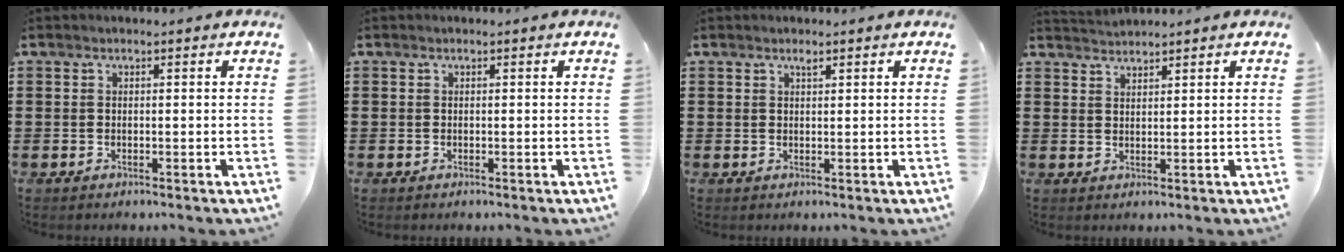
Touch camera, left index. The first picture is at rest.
{"total": 0.0}
{"total": 1.0, "force": [0.7, 0.2, 0.6], "torque": [-0.015, 0.000, 0.013]}
{"total": 1.8, "force": [1.8, -0.1, -0.2], "torque": [-0.001, 0.001, 0.035]}